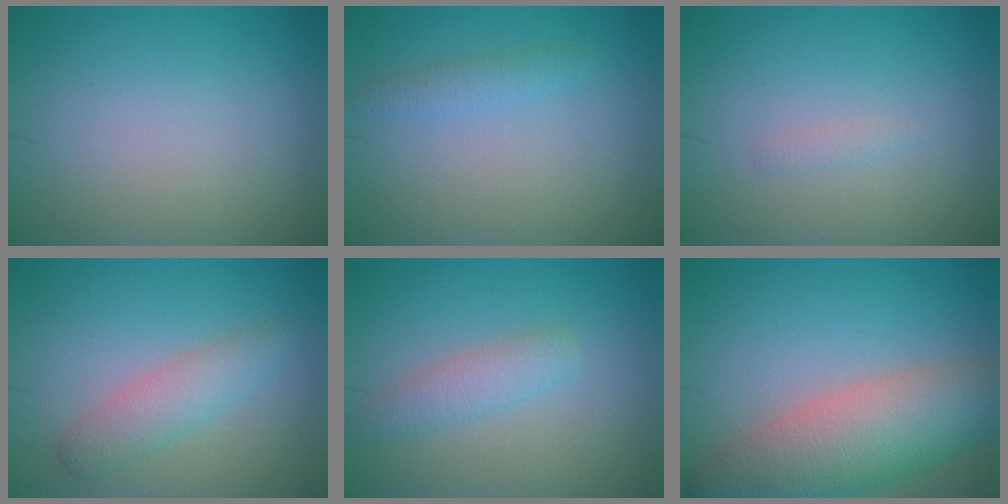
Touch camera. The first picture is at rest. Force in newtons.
{"total": 1.4, "press": 1.4, "slide": 0.1}
{"total": 0.7, "press": 0.7, "slide": 0.0}
{"total": 2.9, "press": 2.9, "slide": 0.1}
{"total": 2.5, "press": 2.5, "slide": 0.1}
{"total": 8.8, "press": 8.8, "slide": 0.8}